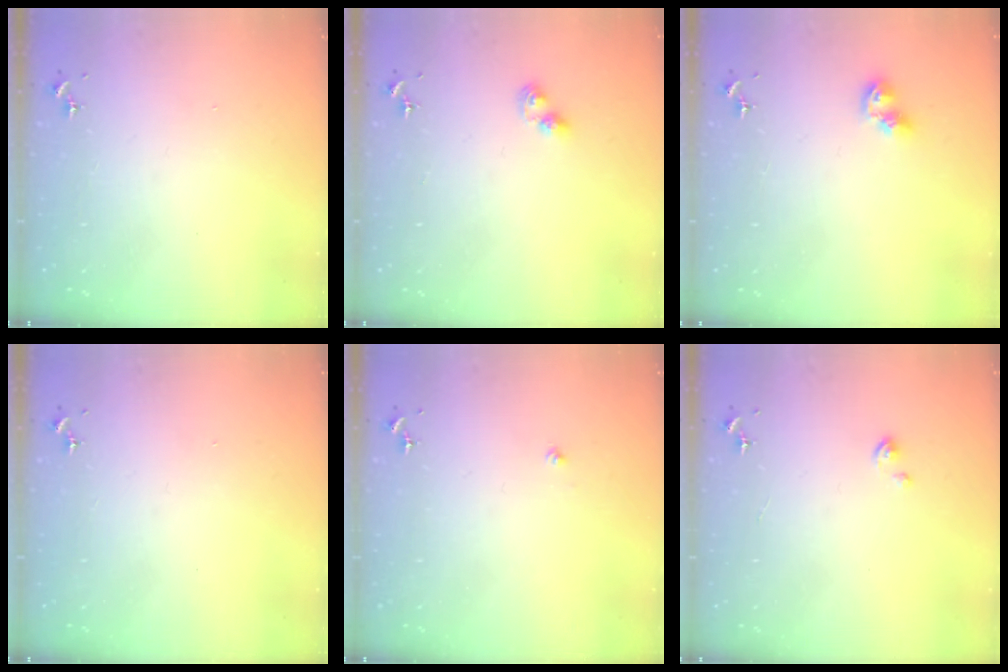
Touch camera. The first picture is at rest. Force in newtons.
{"total": 3.9, "press": 3.8, "slide": 0.5}
{"total": 7.9, "press": 7.9, "slide": 0.7}
{"total": 0.0}
{"total": 2.0, "press": 2.0, "slide": 0.2}
{"total": 1.4, "press": 1.4, "slide": 0.1}